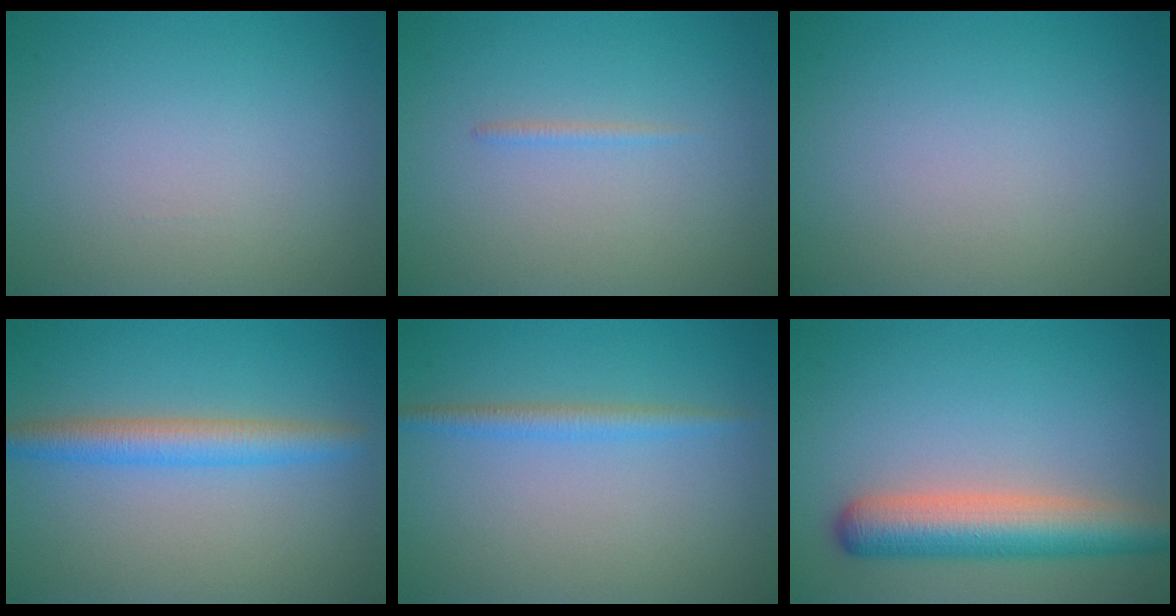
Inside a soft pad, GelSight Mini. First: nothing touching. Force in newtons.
{"total": 0.6, "press": 0.6, "slide": 0.0}
{"total": 0.0}
{"total": 3.7, "press": 3.7, "slide": 0.1}
{"total": 1.9, "press": 1.9, "slide": 0.0}
{"total": 6.3, "press": 6.3, "slide": 0.4}